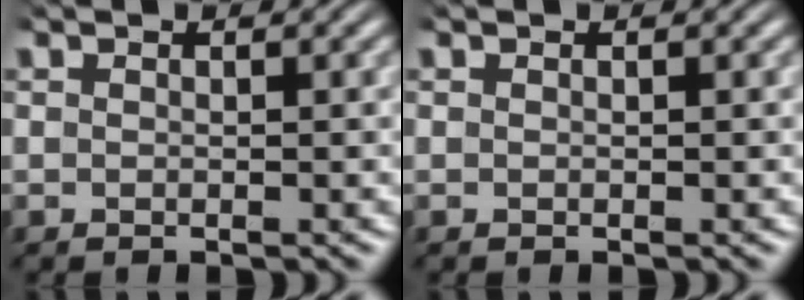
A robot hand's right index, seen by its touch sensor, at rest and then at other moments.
{"total": 0.0}